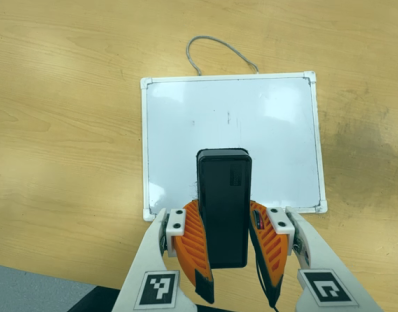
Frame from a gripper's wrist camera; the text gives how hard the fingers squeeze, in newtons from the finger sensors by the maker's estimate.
{"total": 10.3, "left": 8.9, "right": 11.8}